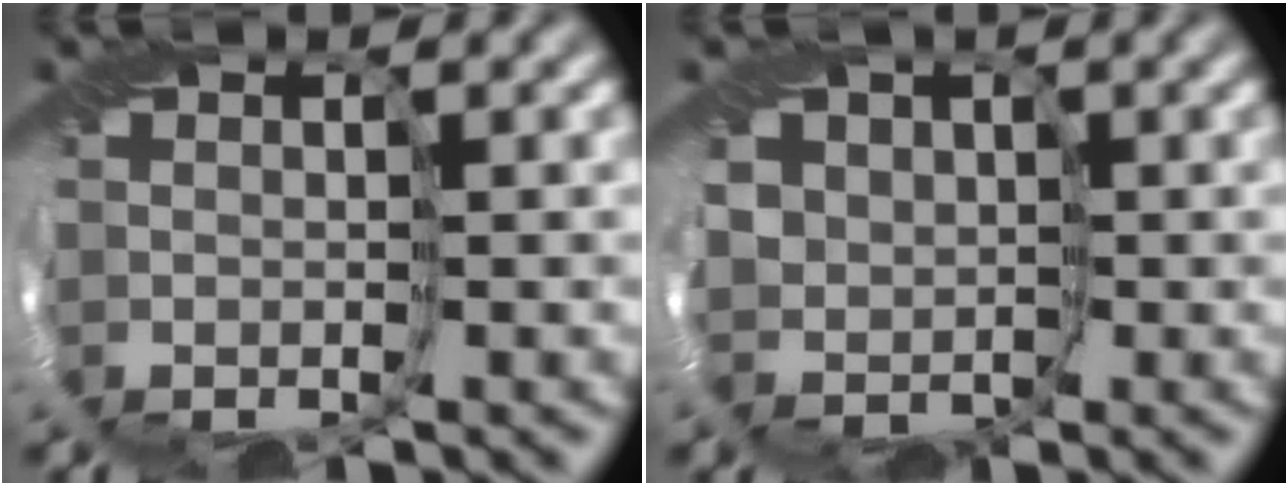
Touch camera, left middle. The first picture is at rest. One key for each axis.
{"total": 3.0, "fx": 0.7, "fy": 2.8, "fz": 0.7, "tx": -0.022, "ty": 0.001, "tz": 0.012}